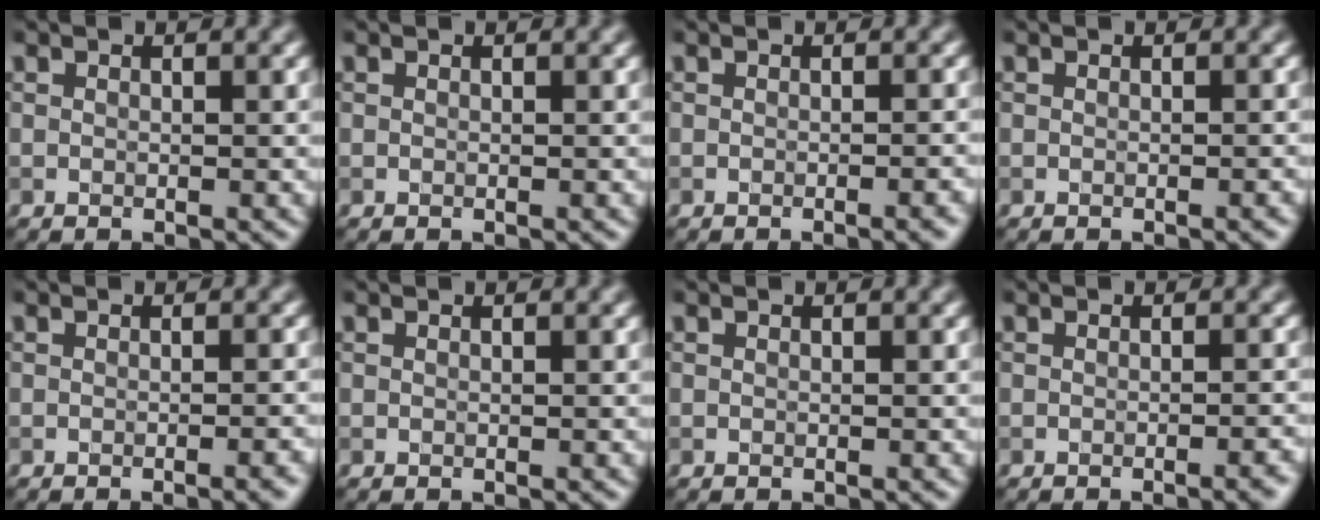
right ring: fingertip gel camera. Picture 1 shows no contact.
{"total": 0.0}
{"total": 2.1, "force": [-0.8, 0.6, 1.8], "torque": [-0.010, 0.002, -0.012]}
{"total": 0.9, "force": [-0.4, 0.2, 0.8], "torque": [-0.004, 0.003, -0.006]}
{"total": 2.5, "force": [-1.0, 0.8, 2.2], "torque": [-0.011, 0.003, -0.013]}
{"total": 0.0}
{"total": 0.0}
{"total": 2.5, "force": [-1.1, 0.8, 2.1], "torque": [-0.009, 0.005, -0.016]}